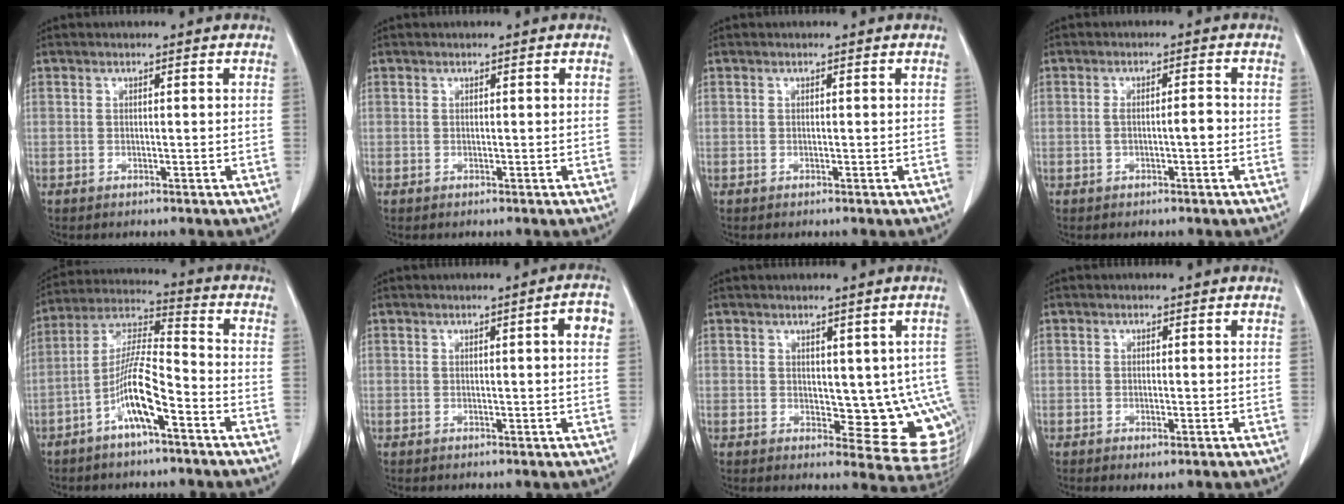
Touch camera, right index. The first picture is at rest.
{"total": 0.0}
{"total": 0.0}
{"total": 2.7, "force": [-0.5, 0.4, 2.7], "torque": [-0.048, 0.007, -0.006]}
{"total": 10.3, "force": [-4.8, 1.2, 9.0], "torque": [-0.182, 0.008, -0.091]}
{"total": 3.6, "force": [0.9, 0.1, 3.5], "torque": [-0.038, 0.004, 0.010]}
{"total": 9.8, "force": [0.2, 4.8, 8.6], "torque": [-0.076, -0.008, 0.013]}
{"total": 1.0, "force": [-0.4, 0.0, 0.9], "torque": [-0.014, -0.006, -0.003]}